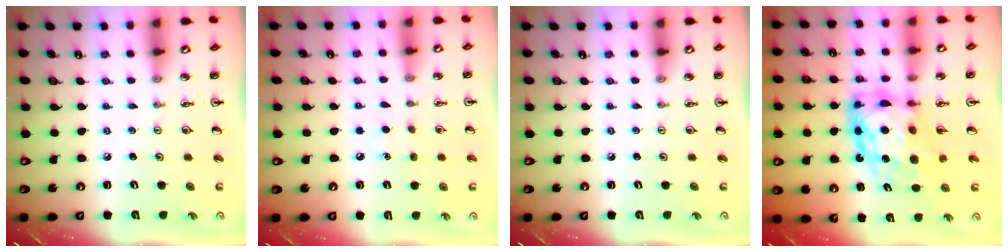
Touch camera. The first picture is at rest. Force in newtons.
{"total": 4.2, "press": 4.2, "slide": 0.4}
{"total": 0.0}
{"total": 12.5, "press": 12.4, "slide": 1.3}